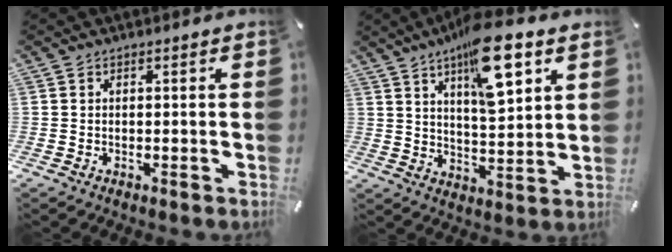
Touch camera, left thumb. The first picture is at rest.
{"total": 15.8, "force": [9.3, 5.6, 11.5], "torque": [-0.173, -0.043, 0.152]}